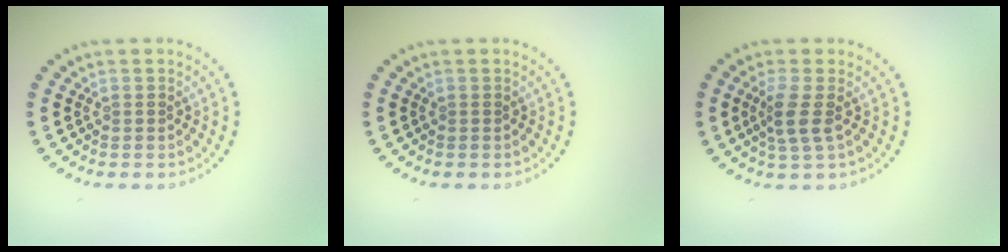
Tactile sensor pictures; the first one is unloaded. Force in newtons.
{"total": 0.0}
{"total": 2.5, "press": 2.0, "slide": 1.5}